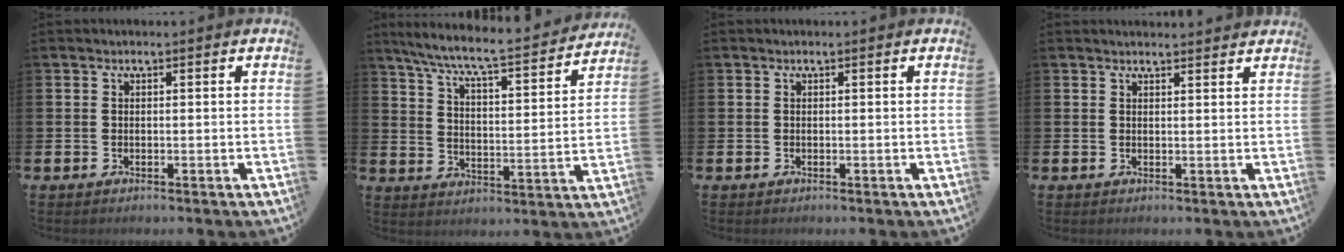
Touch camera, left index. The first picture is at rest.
{"total": 7.6, "force": [6.9, 0.6, 3.2], "torque": [-0.086, -0.055, 0.113]}
{"total": 0.0}
{"total": 1.5, "force": [1.5, 0.0, 0.0], "torque": [0.008, -0.010, 0.026]}